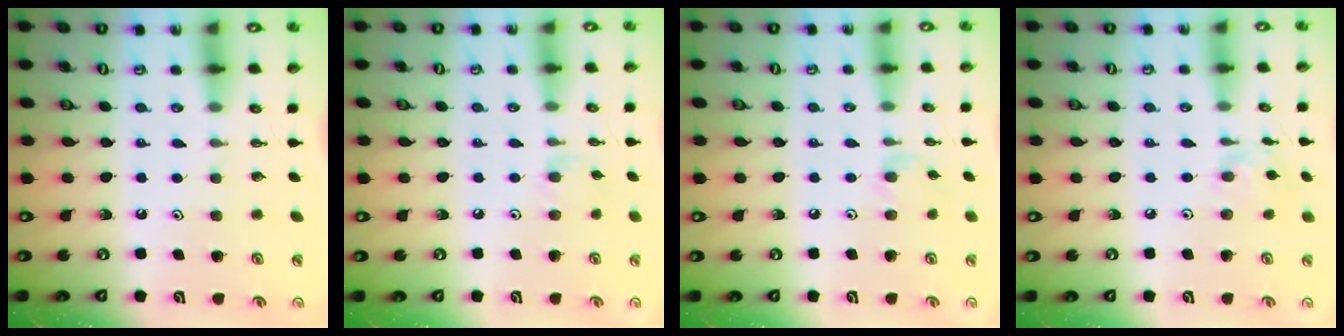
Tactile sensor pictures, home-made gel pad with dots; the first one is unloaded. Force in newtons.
{"total": 2.7, "press": 2.6, "slide": 0.4}
{"total": 3.7, "press": 3.6, "slide": 0.6}
{"total": 5.3, "press": 5.3, "slide": 0.2}